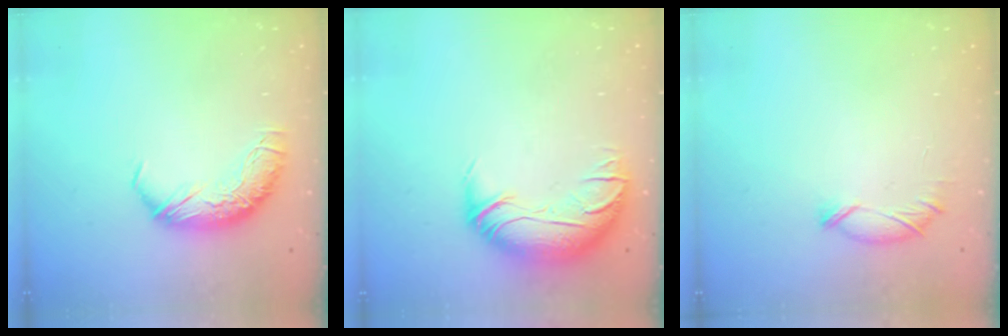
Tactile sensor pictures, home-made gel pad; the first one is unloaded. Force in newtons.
{"total": 3.0, "press": 1.0, "slide": 2.8}
{"total": 5.9, "press": 5.8, "slide": 0.7}